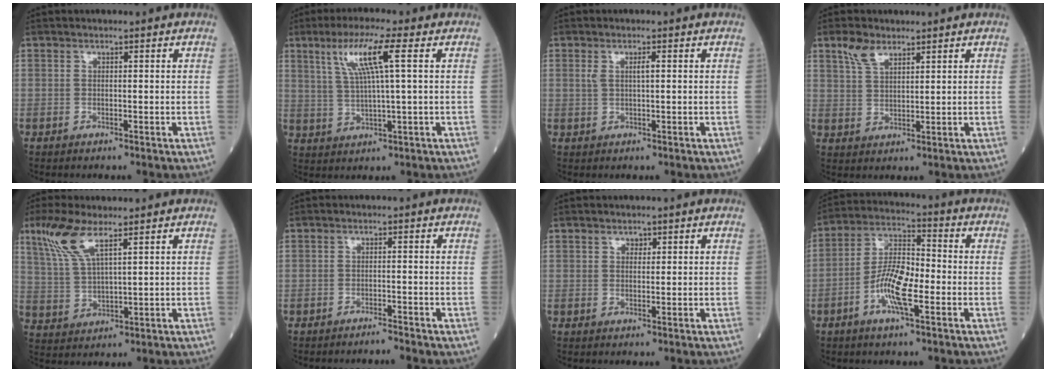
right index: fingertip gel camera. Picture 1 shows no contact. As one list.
[{"total": 8.0, "force": [3.1, -0.3, 7.4], "torque": [-0.145, 0.009, 0.062]}, {"total": 1.9, "force": [0.5, 0.4, 1.8], "torque": [-0.038, 0.005, 0.011]}, {"total": 4.1, "force": [2.9, 1.7, 2.3], "torque": [-0.052, 0.008, 0.061]}, {"total": 7.8, "force": [4.8, 1.5, 6.0], "torque": [-0.140, 0.008, 0.105]}, {"total": 1.6, "force": [-1.5, -0.3, 0.3], "torque": [-0.005, -0.002, -0.023]}, {"total": 1.0, "force": [0.6, 0.7, 0.3], "torque": [-0.001, -0.004, 0.008]}, {"total": 9.3, "force": [-3.1, 2.3, 8.5], "torque": [-0.165, 0.007, -0.063]}]